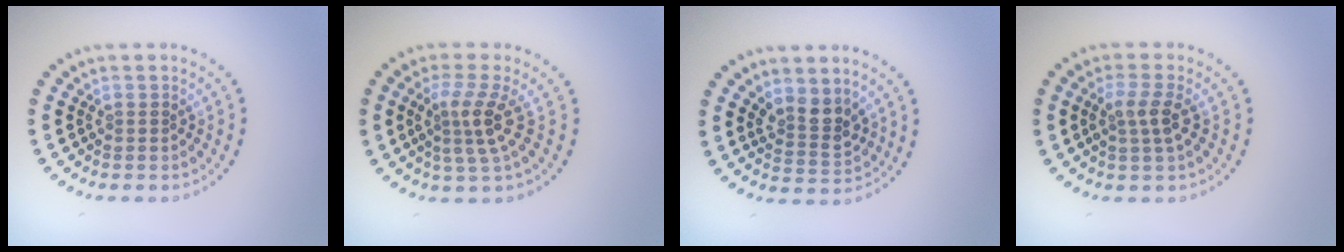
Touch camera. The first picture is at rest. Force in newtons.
{"total": 3.1, "press": 2.4, "slide": 2.1}
{"total": 2.7, "press": 2.3, "slide": 1.3}
{"total": 2.4, "press": 2.1, "slide": 1.0}